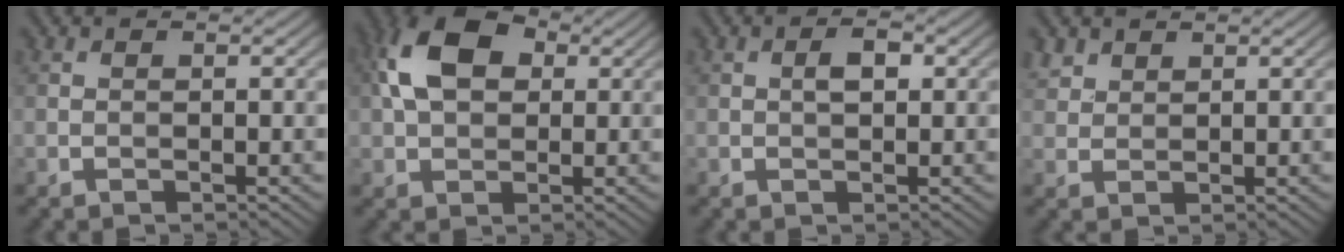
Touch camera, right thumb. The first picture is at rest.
{"total": 9.0, "force": [2.1, 6.0, 6.4], "torque": [-0.146, 0.021, 0.029]}
{"total": 2.0, "force": [0.3, 1.0, 1.8], "torque": [-0.030, 0.005, 0.003]}
{"total": 2.4, "force": [1.8, 1.4, 0.7], "torque": [-0.023, 0.005, 0.043]}